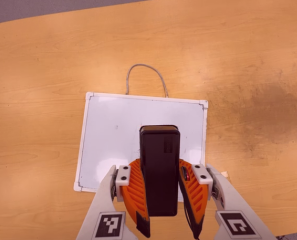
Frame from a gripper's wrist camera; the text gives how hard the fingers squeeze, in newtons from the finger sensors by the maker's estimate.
{"total": 8.5, "left": 7.2, "right": 9.8}